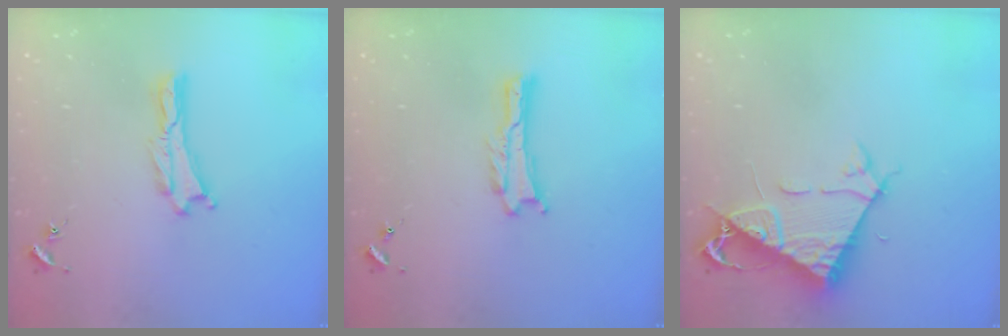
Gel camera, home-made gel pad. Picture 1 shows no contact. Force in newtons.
{"total": 0.0}
{"total": 7.6, "press": 7.6, "slide": 0.9}